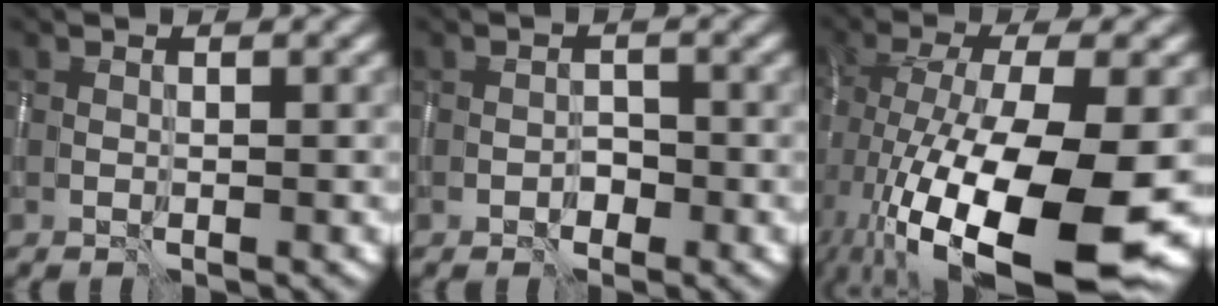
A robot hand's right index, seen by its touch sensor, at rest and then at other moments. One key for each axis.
{"total": 0.9, "fx": -0.6, "fy": 0.7, "fz": 0.2, "tx": 0.000, "ty": 0.001, "tz": -0.012}
{"total": 16.8, "fx": -6.2, "fy": 5.8, "fz": 14.5, "tx": -0.254, "ty": -0.033, "tz": -0.090}